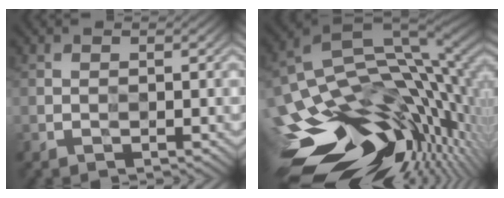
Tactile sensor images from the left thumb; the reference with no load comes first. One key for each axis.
{"total": 16.6, "fx": -4.7, "fy": 9.8, "fz": 12.5, "tx": -0.252, "ty": -0.024, "tz": -0.076}